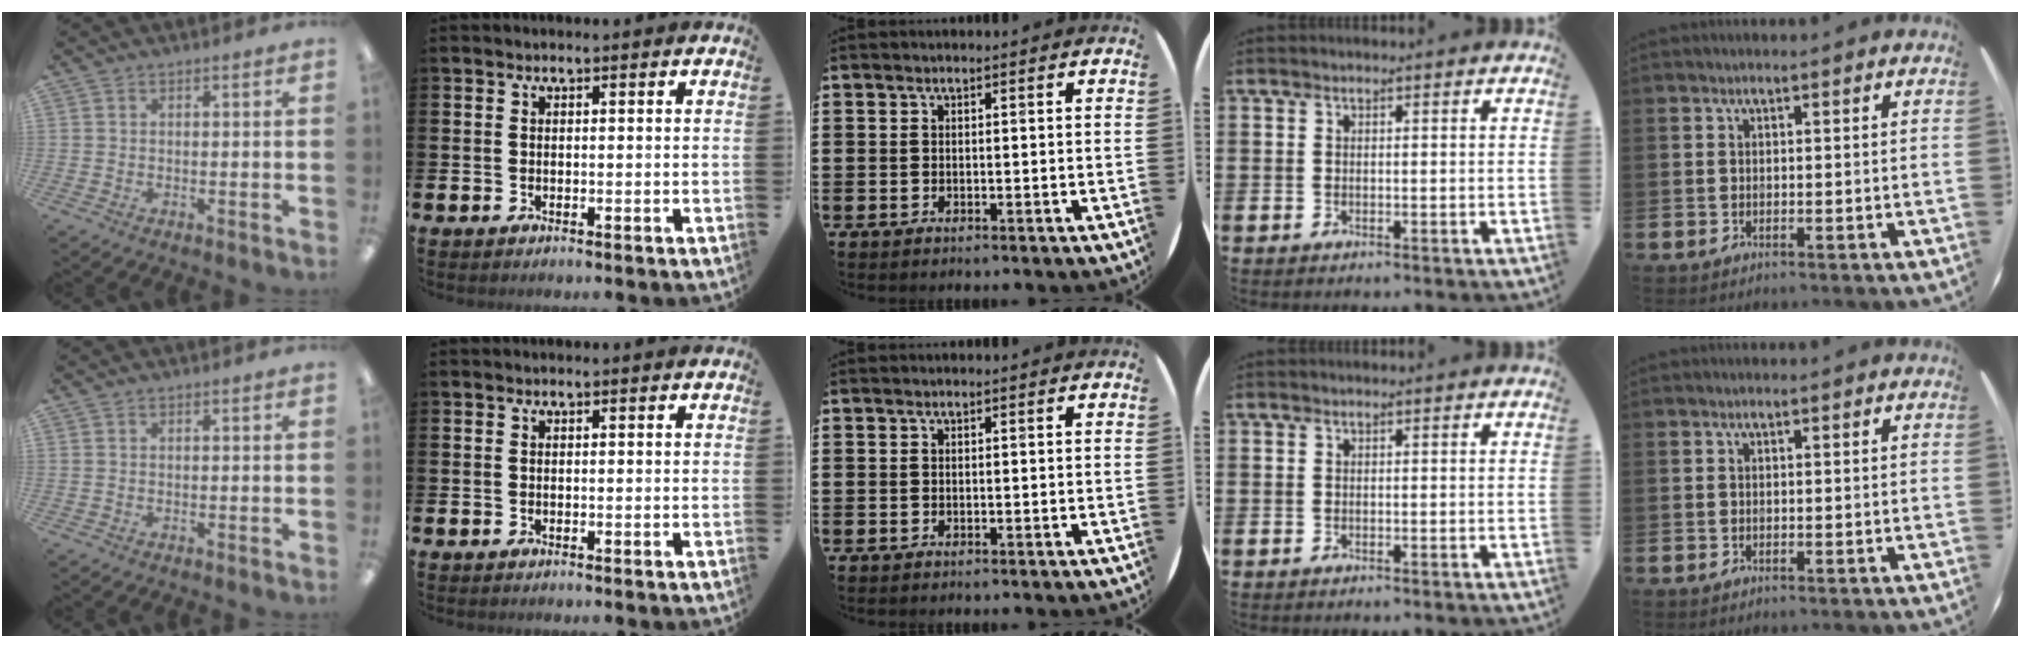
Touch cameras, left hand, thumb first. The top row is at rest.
{}